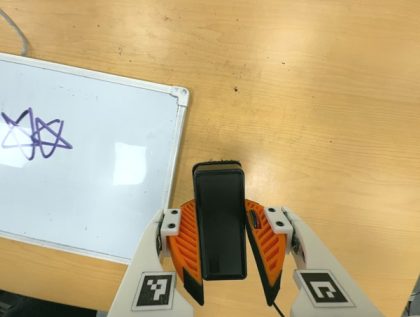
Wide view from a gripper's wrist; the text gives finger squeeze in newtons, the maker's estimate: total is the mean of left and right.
{"total": 6.4, "left": 5.5, "right": 7.2}